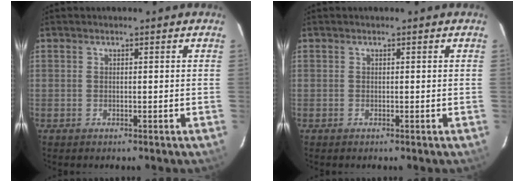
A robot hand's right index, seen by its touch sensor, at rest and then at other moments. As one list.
[{"total": 0.0}]